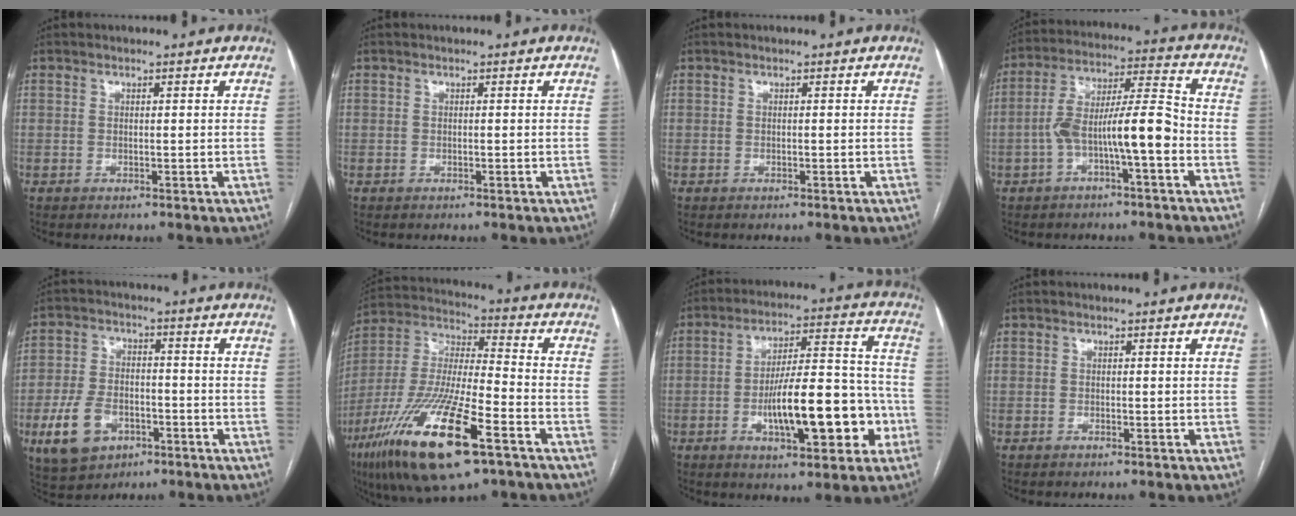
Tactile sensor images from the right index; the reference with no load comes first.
{"total": 0.0}
{"total": 0.0}
{"total": 10.9, "force": [-3.5, 1.4, 10.2], "torque": [-0.185, 0.036, -0.058]}
{"total": 9.7, "force": [-4.1, 6.5, 5.9], "torque": [-0.131, 0.005, -0.065]}
{"total": 21.8, "force": [-11.3, 3.9, 18.3], "torque": [-0.388, -0.045, -0.204]}
{"total": 16.4, "force": [-4.9, 4.7, 15.0], "torque": [-0.233, 0.026, -0.070]}
{"total": 0.0}